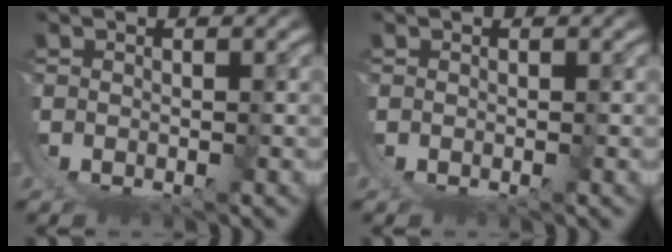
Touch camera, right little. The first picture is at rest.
{"total": 0.0}